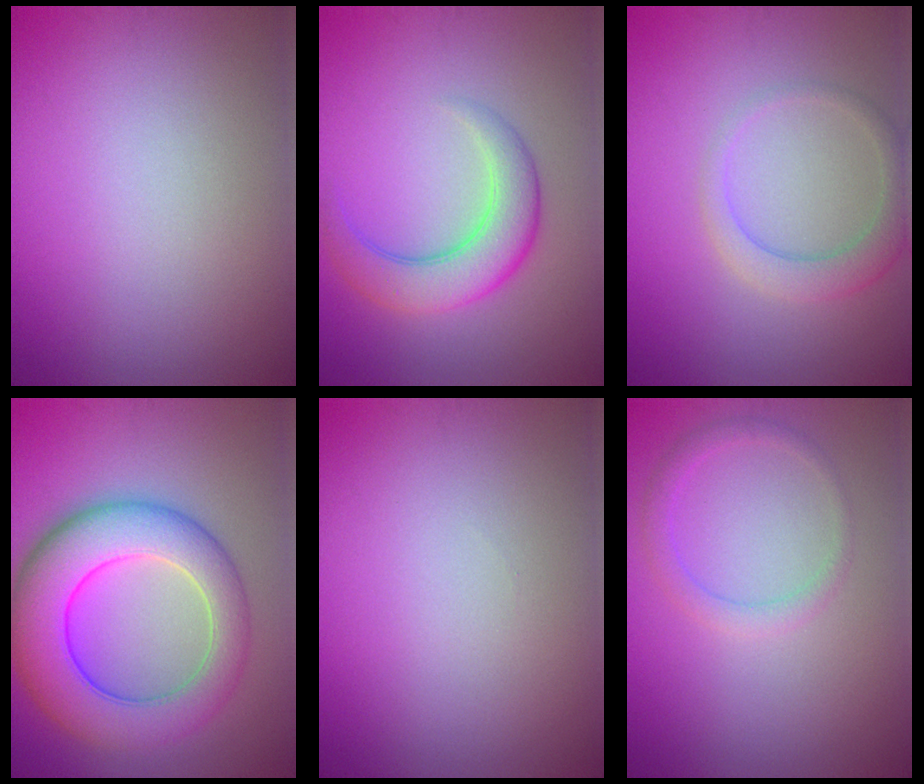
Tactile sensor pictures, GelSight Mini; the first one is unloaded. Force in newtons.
{"total": 5.1, "press": 5.1, "slide": 0.3}
{"total": 2.9, "press": 2.9, "slide": 0.2}
{"total": 10.0, "press": 10.0, "slide": 0.2}
{"total": 0.0}
{"total": 1.8, "press": 1.8, "slide": 0.1}